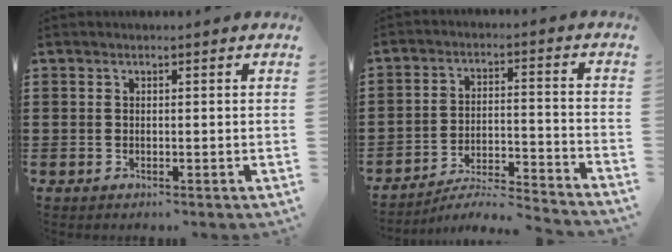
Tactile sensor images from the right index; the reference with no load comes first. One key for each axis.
{"total": 4.8, "fx": -4.6, "fy": -0.1, "fz": 1.4, "tx": -0.034, "ty": -0.013, "tz": -0.097}